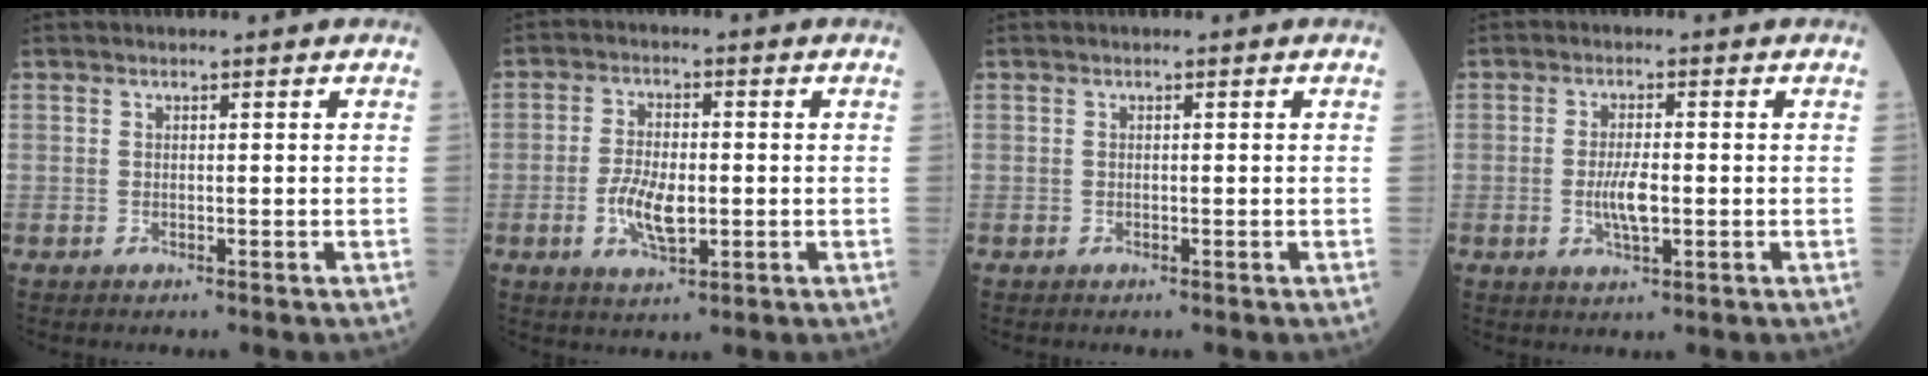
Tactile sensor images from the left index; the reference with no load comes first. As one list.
[{"total": 6.3, "force": [-1.3, 2.6, 5.6], "torque": [-0.116, -0.003, -0.023]}, {"total": 0.0}, {"total": 3.9, "force": [-0.6, 1.0, 3.7], "torque": [-0.078, -0.004, -0.012]}]